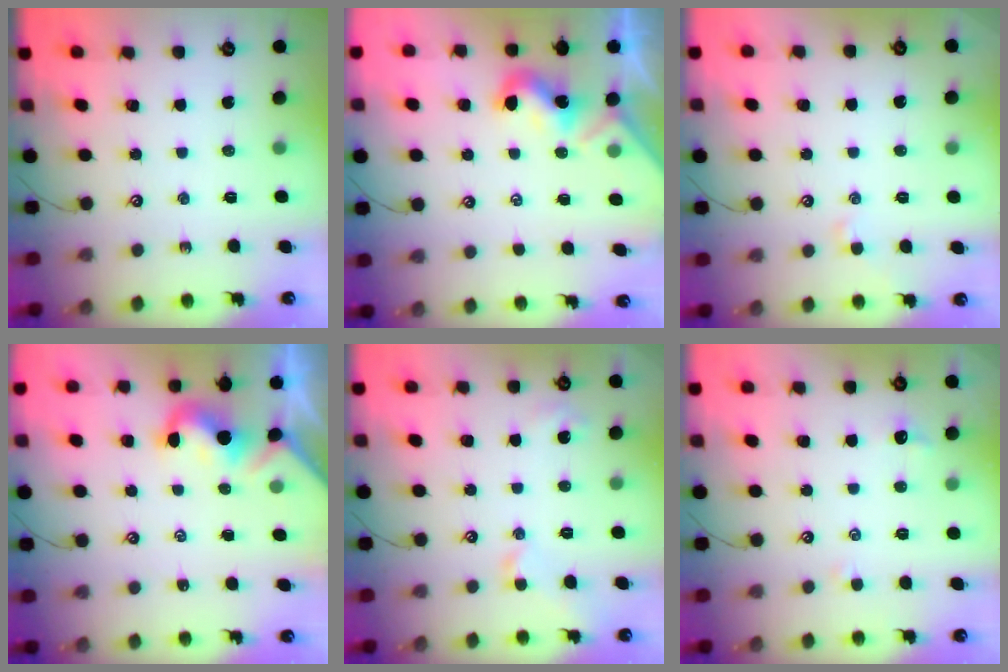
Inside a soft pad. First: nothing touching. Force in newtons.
{"total": 1.7, "press": 1.6, "slide": 0.4}
{"total": 0.6, "press": 0.3, "slide": 0.5}
{"total": 1.5, "press": 1.4, "slide": 0.3}
{"total": 2.8, "press": 2.7, "slide": 0.6}
{"total": 0.6, "press": 0.2, "slide": 0.6}